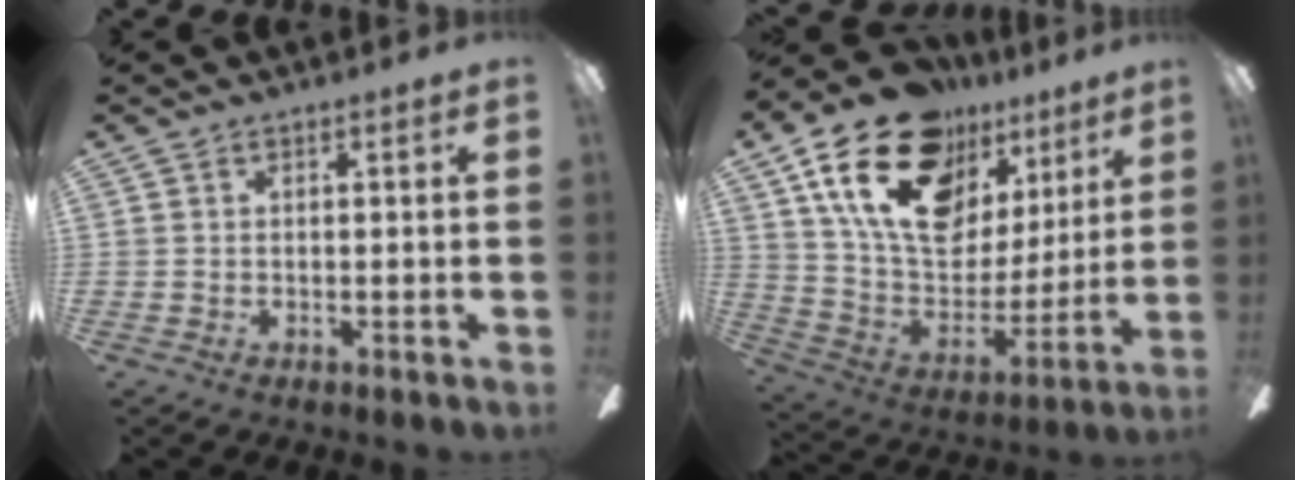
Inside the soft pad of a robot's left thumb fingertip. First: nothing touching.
{"total": 24.5, "force": [14.2, 14.3, 13.9], "torque": [-0.253, -0.072, 0.258]}